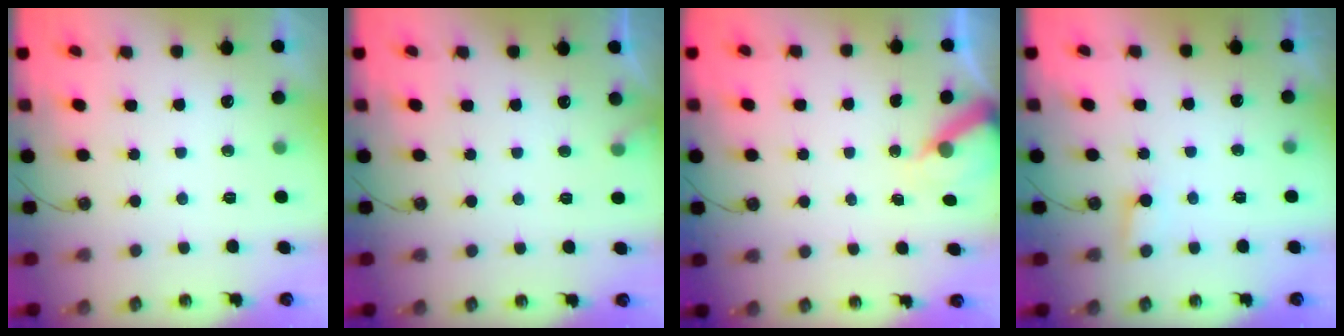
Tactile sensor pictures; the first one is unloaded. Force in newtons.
{"total": 3.6, "press": 3.6, "slide": 0.2}
{"total": 6.8, "press": 6.8, "slide": 0.6}
{"total": 3.9, "press": 3.9, "slide": 0.3}